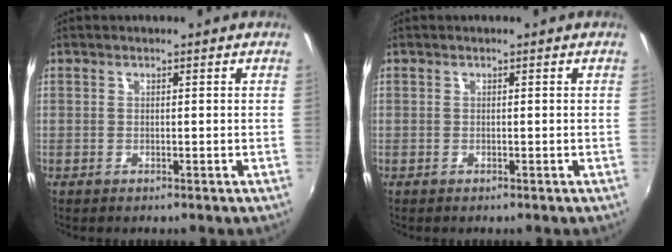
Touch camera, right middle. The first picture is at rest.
{"total": 0.0}